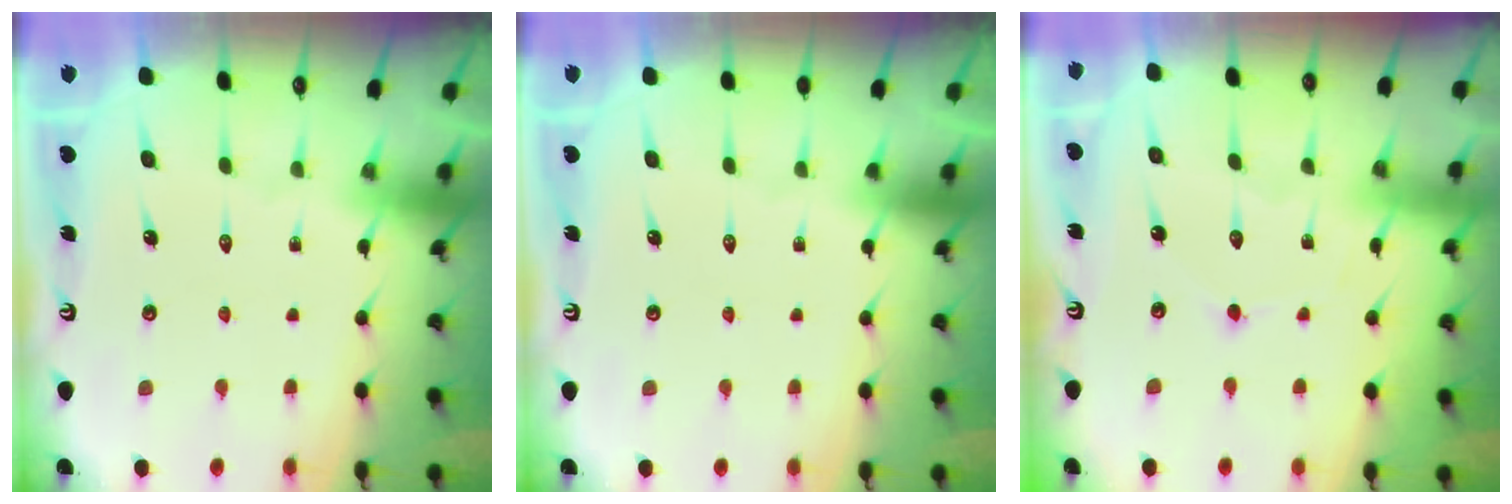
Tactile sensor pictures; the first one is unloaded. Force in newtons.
{"total": 0.0}
{"total": 4.3, "press": 4.2, "slide": 0.2}